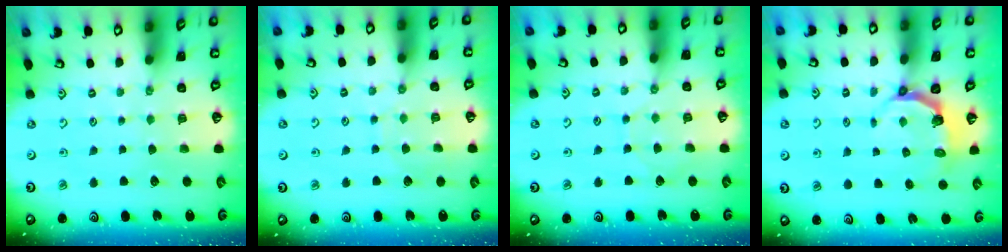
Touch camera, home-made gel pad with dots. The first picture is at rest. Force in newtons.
{"total": 6.3, "press": 6.3, "slide": 0.6}
{"total": 4.9, "press": 4.9, "slide": 0.3}
{"total": 4.4, "press": 2.9, "slide": 3.3}